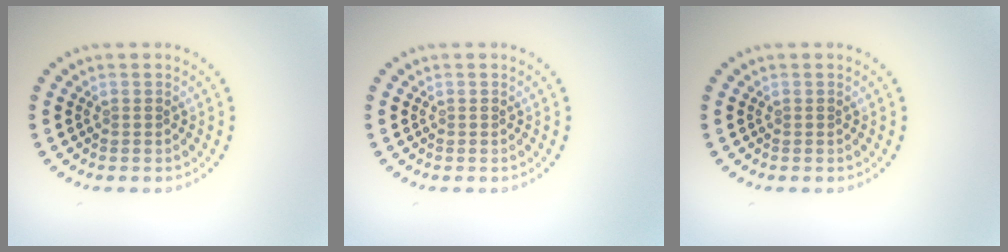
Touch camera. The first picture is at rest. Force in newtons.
{"total": 0.0}
{"total": 0.0}